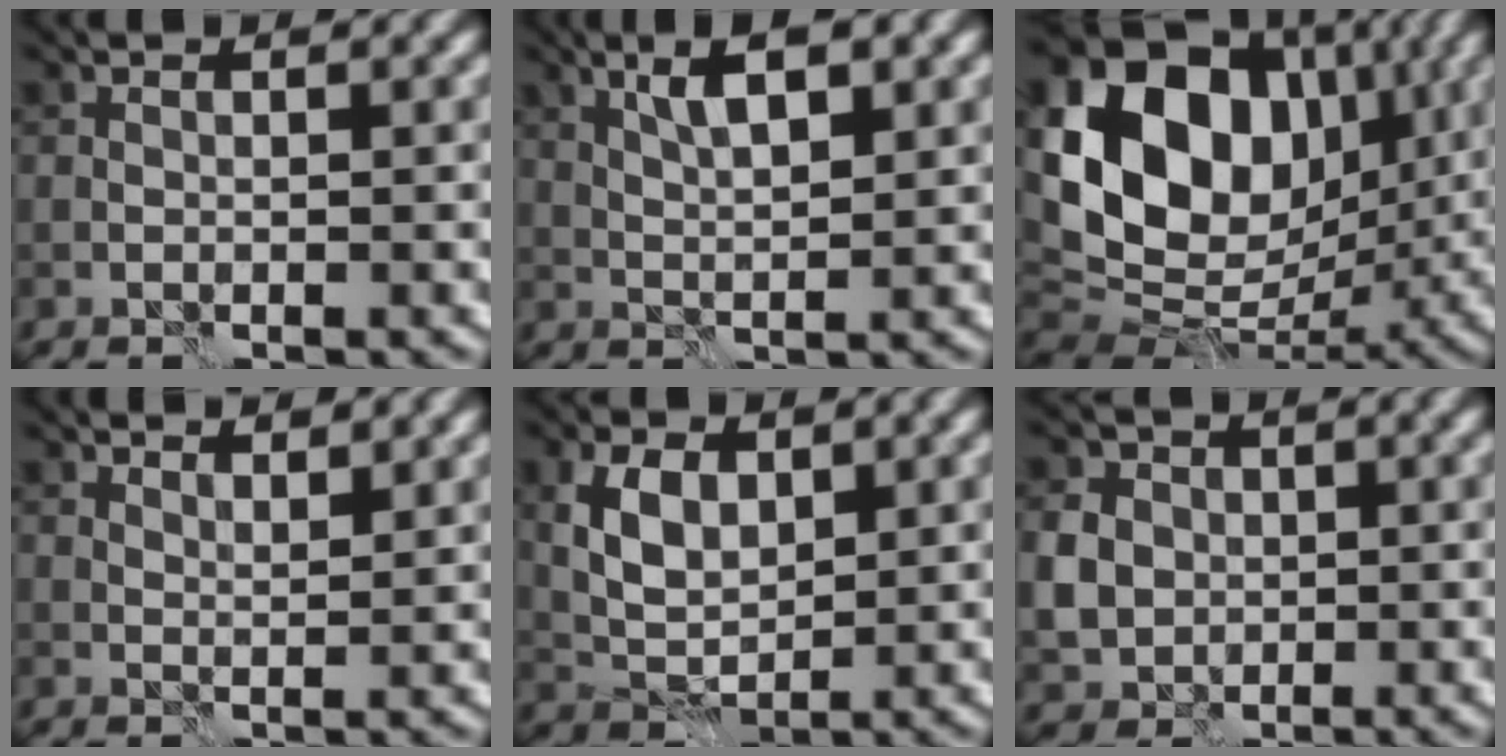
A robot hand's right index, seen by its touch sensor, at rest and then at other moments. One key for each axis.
{"total": 3.9, "fx": 1.9, "fy": 1.0, "fz": 3.3, "tx": -0.062, "ty": 0.003, "tz": 0.035}
{"total": 16.2, "fx": 3.7, "fy": 12.2, "fz": 10.0, "tx": -0.184, "ty": 0.021, "tz": 0.067}
{"total": 2.8, "fx": 2.5, "fy": 0.7, "fz": 1.0, "tx": -0.009, "ty": -0.003, "tz": 0.033}
{"total": 4.3, "fx": 1.6, "fy": 2.6, "fz": 3.0, "tx": -0.069, "ty": 0.004, "tz": 0.031}
{"total": 4.0, "fx": 0.3, "fy": 3.7, "fz": 1.6, "tx": -0.041, "ty": 0.001, "tz": 0.006}